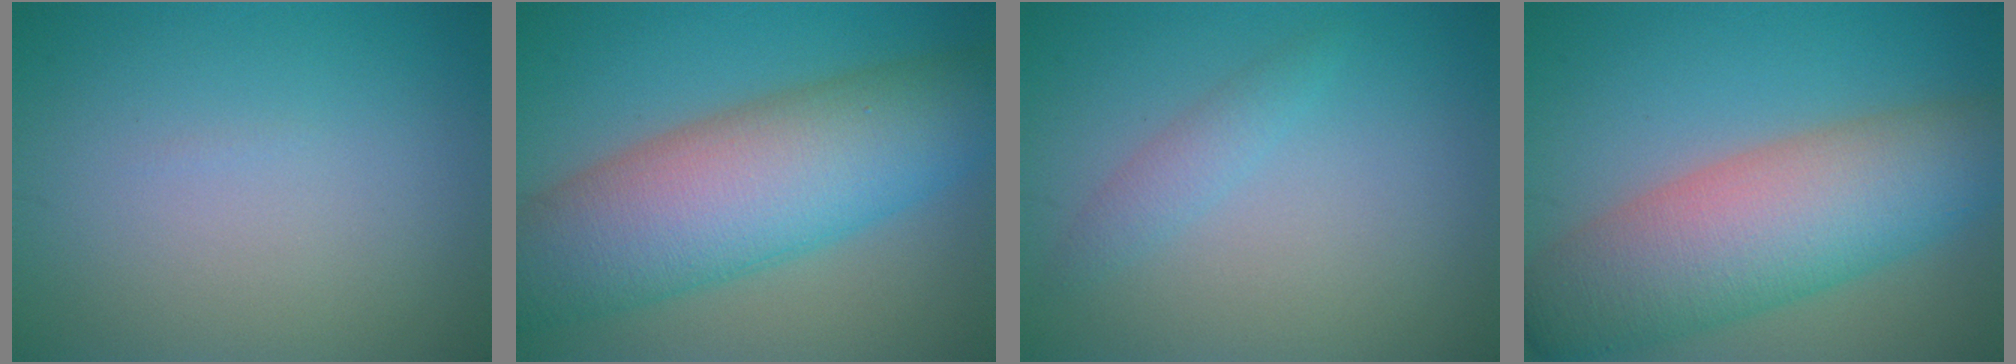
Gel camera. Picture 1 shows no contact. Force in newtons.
{"total": 11.9, "press": 11.9, "slide": 0.3}
{"total": 1.5, "press": 1.5, "slide": 0.1}
{"total": 10.2, "press": 10.2, "slide": 0.4}